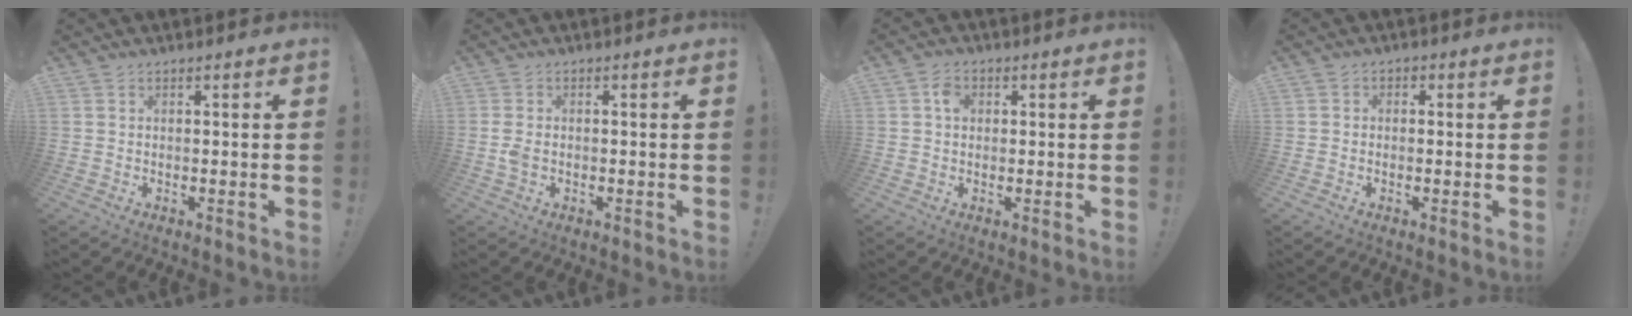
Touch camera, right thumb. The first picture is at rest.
{"total": 2.5, "force": [-0.7, 1.6, 1.9], "torque": [-0.036, 0.008, -0.008]}
{"total": 3.3, "force": [0.3, 2.6, 1.9], "torque": [-0.030, 0.005, 0.004]}
{"total": 1.5, "force": [-0.8, 1.2, 0.4], "torque": [0.004, 0.005, -0.016]}